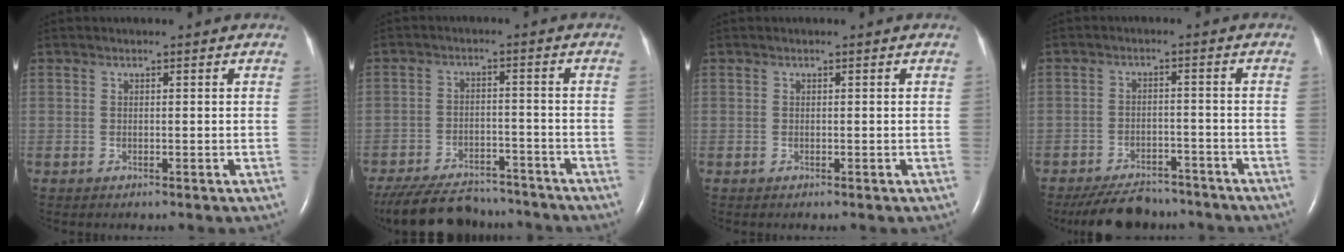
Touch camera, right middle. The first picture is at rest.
{"total": 15.3, "force": [-13.5, 4.8, 5.4], "torque": [-0.123, -0.012, -0.199]}
{"total": 0.0}
{"total": 9.5, "force": [-8.5, 3.4, 2.8], "torque": [-0.044, -0.004, -0.126]}